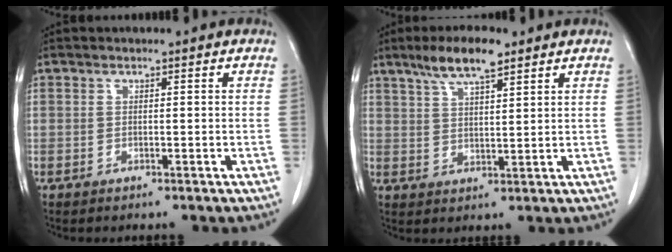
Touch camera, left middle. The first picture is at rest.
{"total": 7.3, "force": [5.2, 1.4, 5.0], "torque": [-0.099, 0.009, 0.094]}